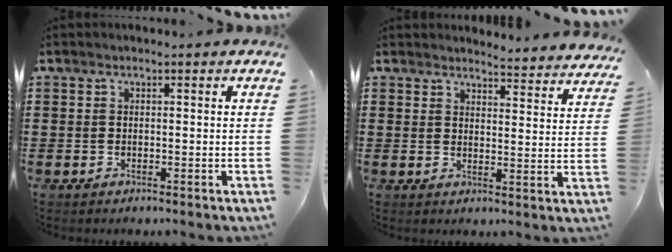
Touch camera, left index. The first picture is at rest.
{"total": 4.1, "force": [4.0, 0.0, 0.3], "torque": [-0.016, -0.026, 0.071]}